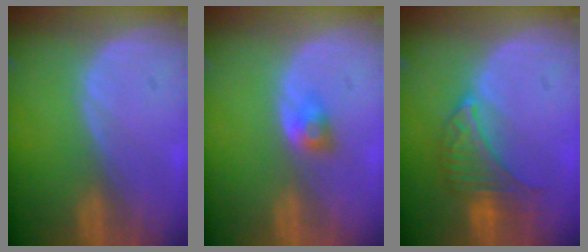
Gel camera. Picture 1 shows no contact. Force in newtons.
{"total": 2.7, "press": 2.4, "slide": 1.1}
{"total": 6.5, "press": 6.5, "slide": 0.6}